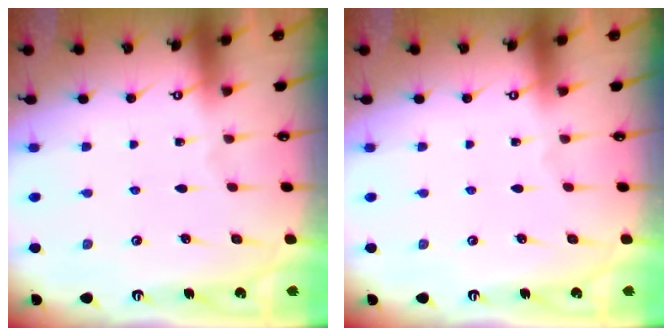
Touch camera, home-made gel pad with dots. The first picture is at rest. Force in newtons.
{"total": 0.0}